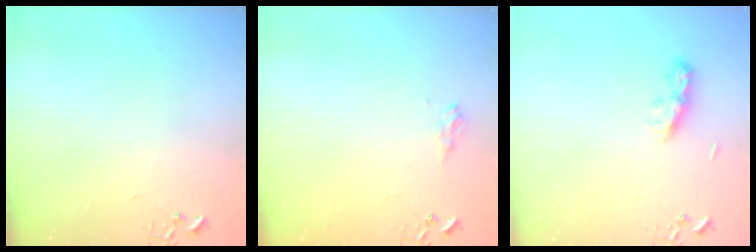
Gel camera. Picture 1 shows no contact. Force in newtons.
{"total": 8.0, "press": 8.0, "slide": 1.0}
{"total": 7.8, "press": 7.8, "slide": 0.4}